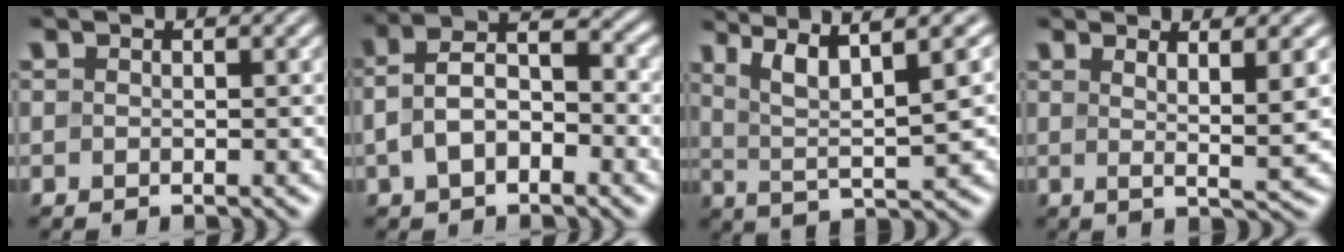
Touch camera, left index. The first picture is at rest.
{"total": 5.9, "force": [-1.0, 3.5, 4.7], "torque": [-0.087, 0.016, -0.025]}
{"total": 7.3, "force": [4.1, 1.4, 5.9], "torque": [-0.098, 0.016, 0.077]}
{"total": 4.6, "force": [1.5, 0.6, 4.3], "torque": [-0.061, -0.004, 0.025]}